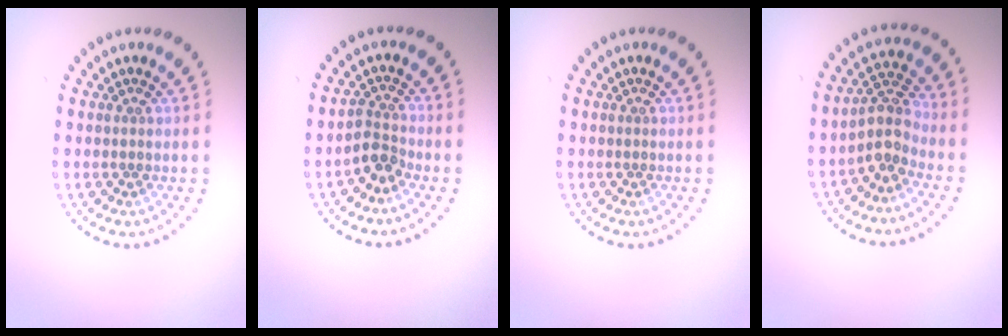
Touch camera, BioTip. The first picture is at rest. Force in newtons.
{"total": 2.3, "press": 1.8, "slide": 1.4}
{"total": 0.0}
{"total": 3.0, "press": 2.3, "slide": 1.8}